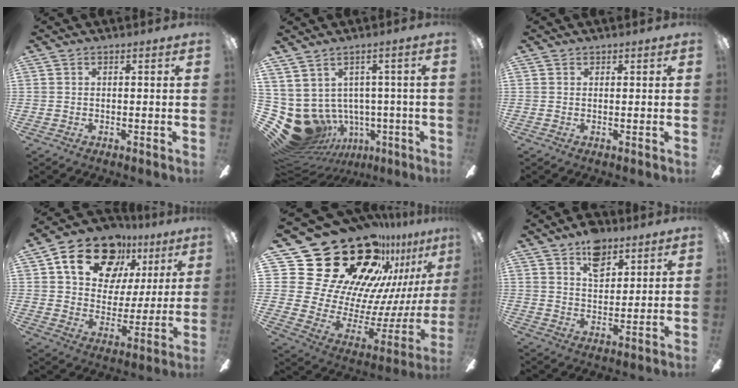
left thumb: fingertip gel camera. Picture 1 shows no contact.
{"total": 9.8, "force": [-1.8, 8.6, 4.4], "torque": [-0.144, -0.011, -0.017]}
{"total": 0.7, "force": [0.5, 0.5, 0.0], "torque": [-0.001, 0.001, 0.010]}
{"total": 19.2, "force": [11.1, 12.5, 9.4], "torque": [-0.151, -0.046, 0.198]}
{"total": 35.2, "force": [24.0, 18.6, 17.9], "torque": [-0.281, -0.212, 0.488]}
{"total": 9.1, "force": [5.8, 5.4, 4.7], "torque": [-0.058, -0.019, 0.100]}